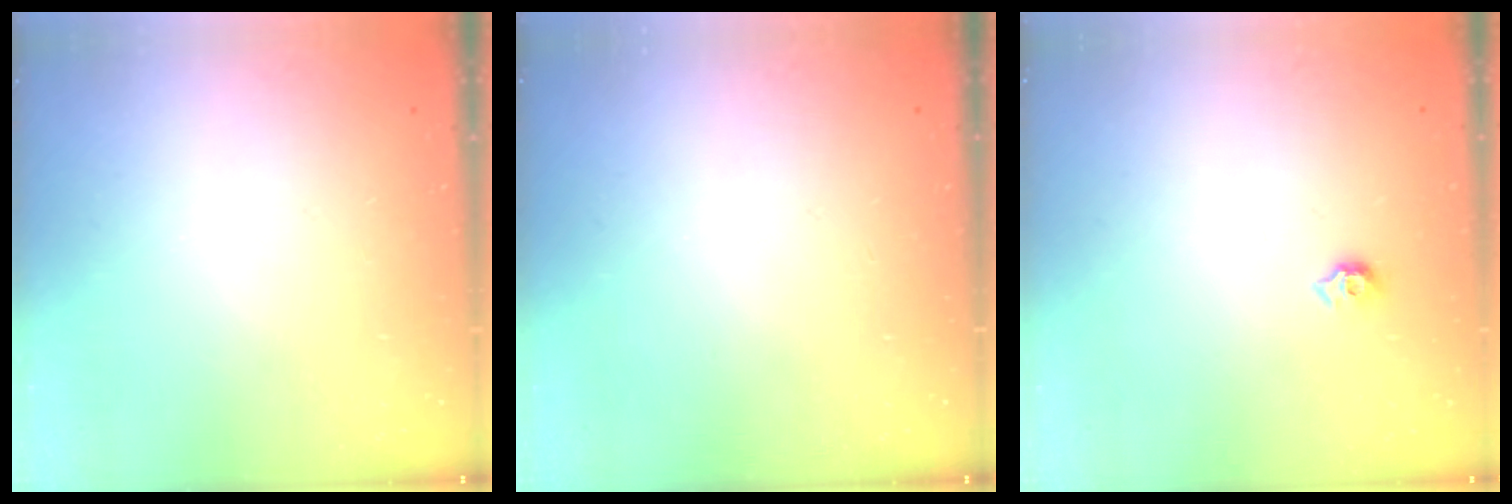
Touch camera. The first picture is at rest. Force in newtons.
{"total": 0.0}
{"total": 5.8, "press": 5.8, "slide": 0.8}